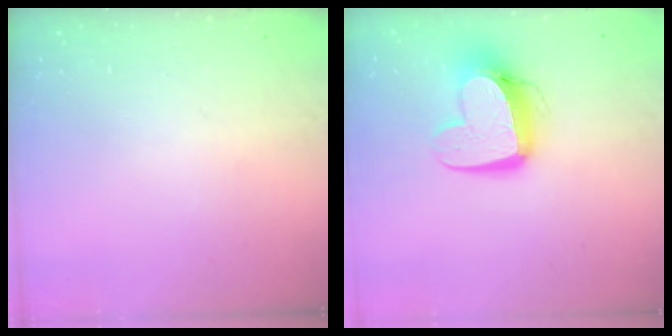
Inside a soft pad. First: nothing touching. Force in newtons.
{"total": 12.4, "press": 12.3, "slide": 1.2}